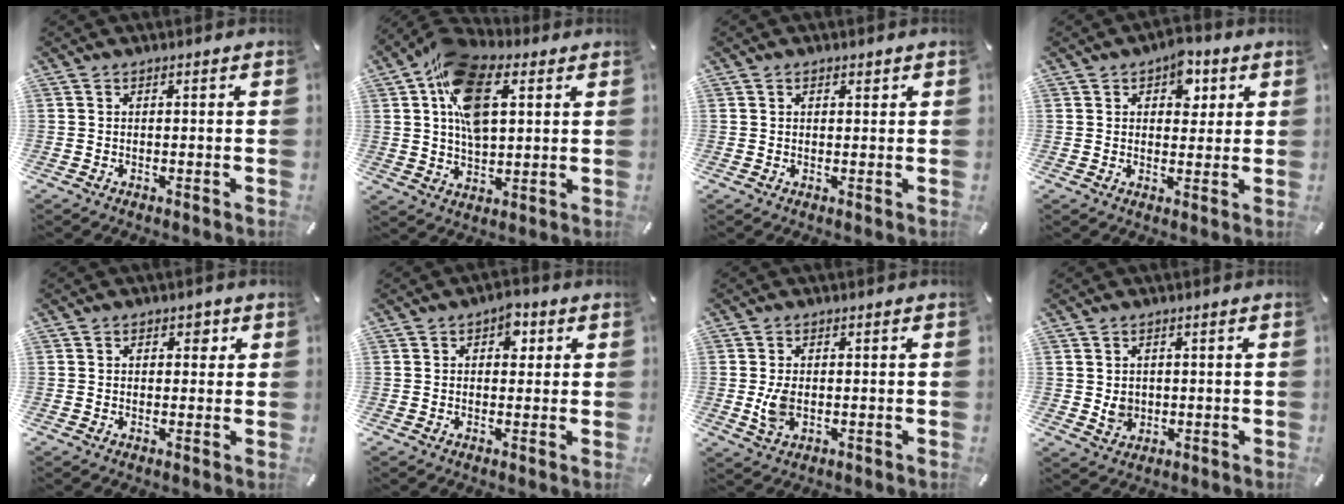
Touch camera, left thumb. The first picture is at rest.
{"total": 15.4, "force": [5.0, 9.2, 11.3], "torque": [-0.209, -0.002, 0.086]}
{"total": 1.1, "force": [0.5, 0.8, 0.5], "torque": [-0.003, 0.002, 0.006]}
{"total": 6.8, "force": [2.9, 4.4, 4.2], "torque": [-0.035, -0.007, 0.042]}
{"total": 2.6, "force": [0.9, 1.9, 1.5], "torque": [-0.010, -0.001, 0.006]}
{"total": 4.2, "force": [1.5, 2.7, 2.8], "torque": [-0.020, -0.007, 0.015]}
{"total": 4.8, "force": [-0.2, 3.0, 3.7], "torque": [-0.072, -0.009, -0.010]}
{"total": 3.5, "force": [0.5, 3.2, 1.2], "torque": [-0.015, -0.005, 0.006]}